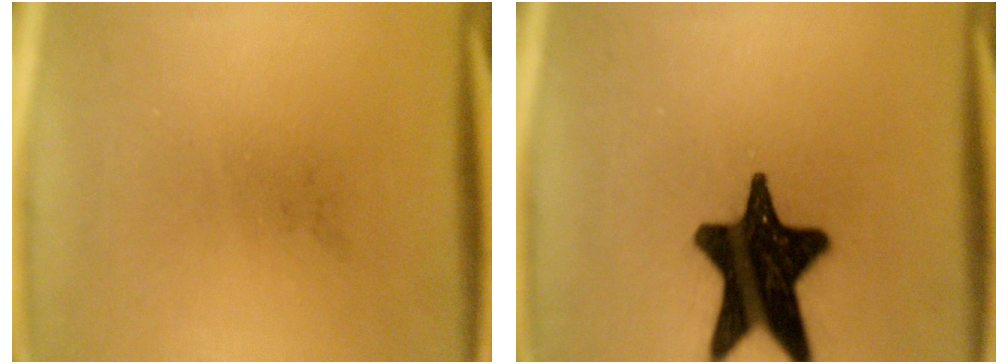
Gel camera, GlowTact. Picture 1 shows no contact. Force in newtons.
{"total": 18.6}